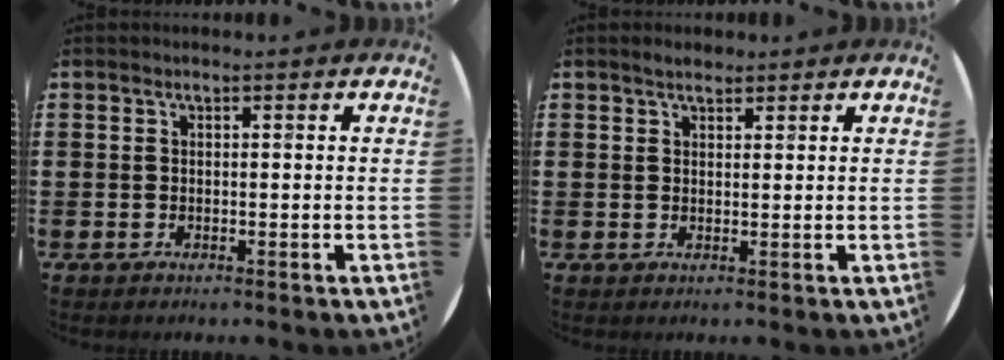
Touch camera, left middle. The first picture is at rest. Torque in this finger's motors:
{"motor_torque": [0.12, -0.10, 0.02, 0.02]}